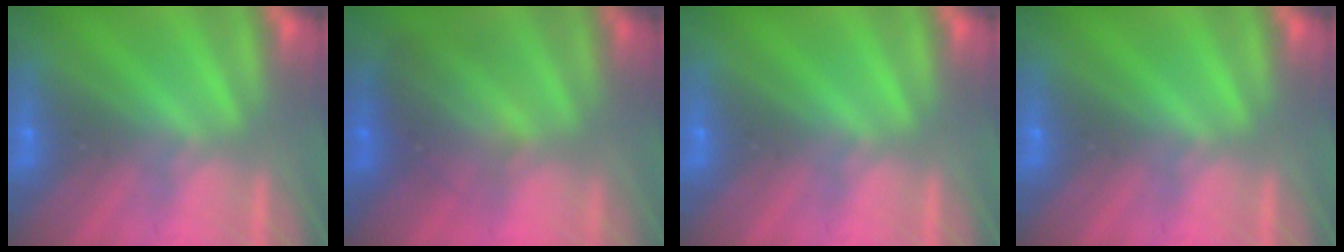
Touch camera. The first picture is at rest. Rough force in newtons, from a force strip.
{"total": 2.0}
{"total": 0.0}
{"total": 0.0}